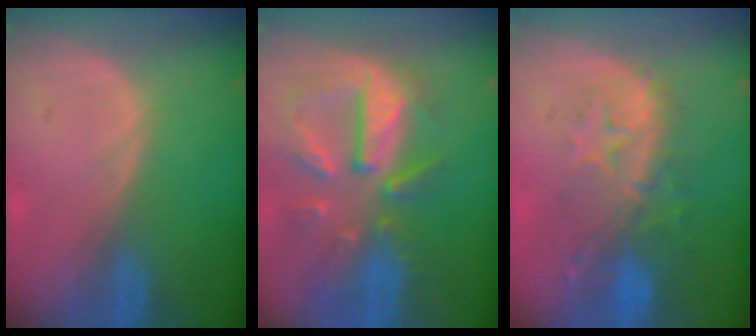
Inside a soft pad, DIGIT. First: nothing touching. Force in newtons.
{"total": 10.6, "press": 9.4, "slide": 4.9}
{"total": 9.9, "press": 8.7, "slide": 4.7}